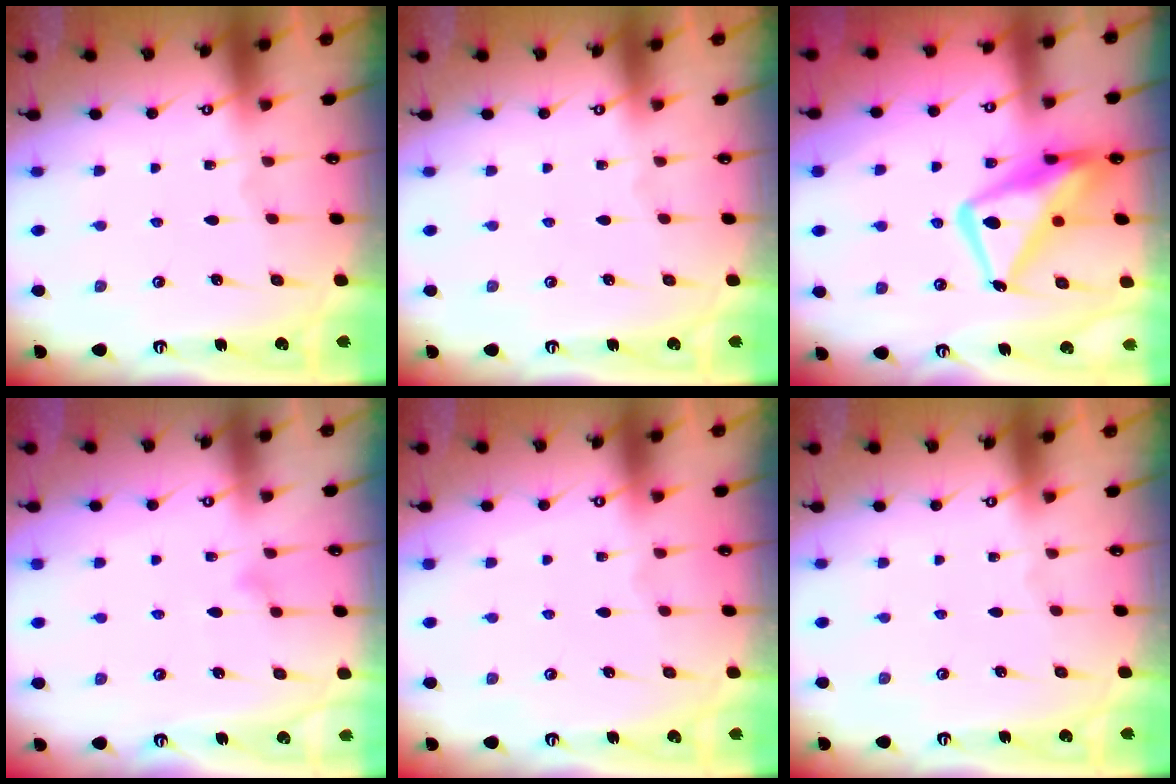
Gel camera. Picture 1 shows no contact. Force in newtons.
{"total": 0.0}
{"total": 17.3, "press": 17.2, "slide": 1.7}
{"total": 6.5, "press": 6.4, "slide": 0.4}
{"total": 4.0, "press": 4.0, "slide": 0.1}
{"total": 0.0}